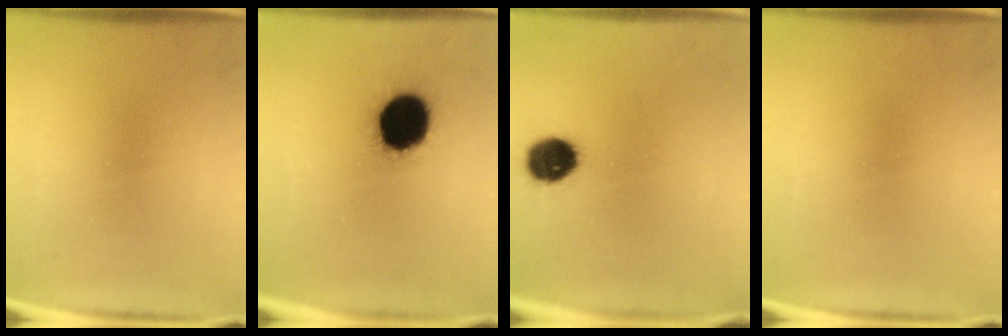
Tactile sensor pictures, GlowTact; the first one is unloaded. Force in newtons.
{"total": 19.1}
{"total": 8.7}
{"total": 0.0}